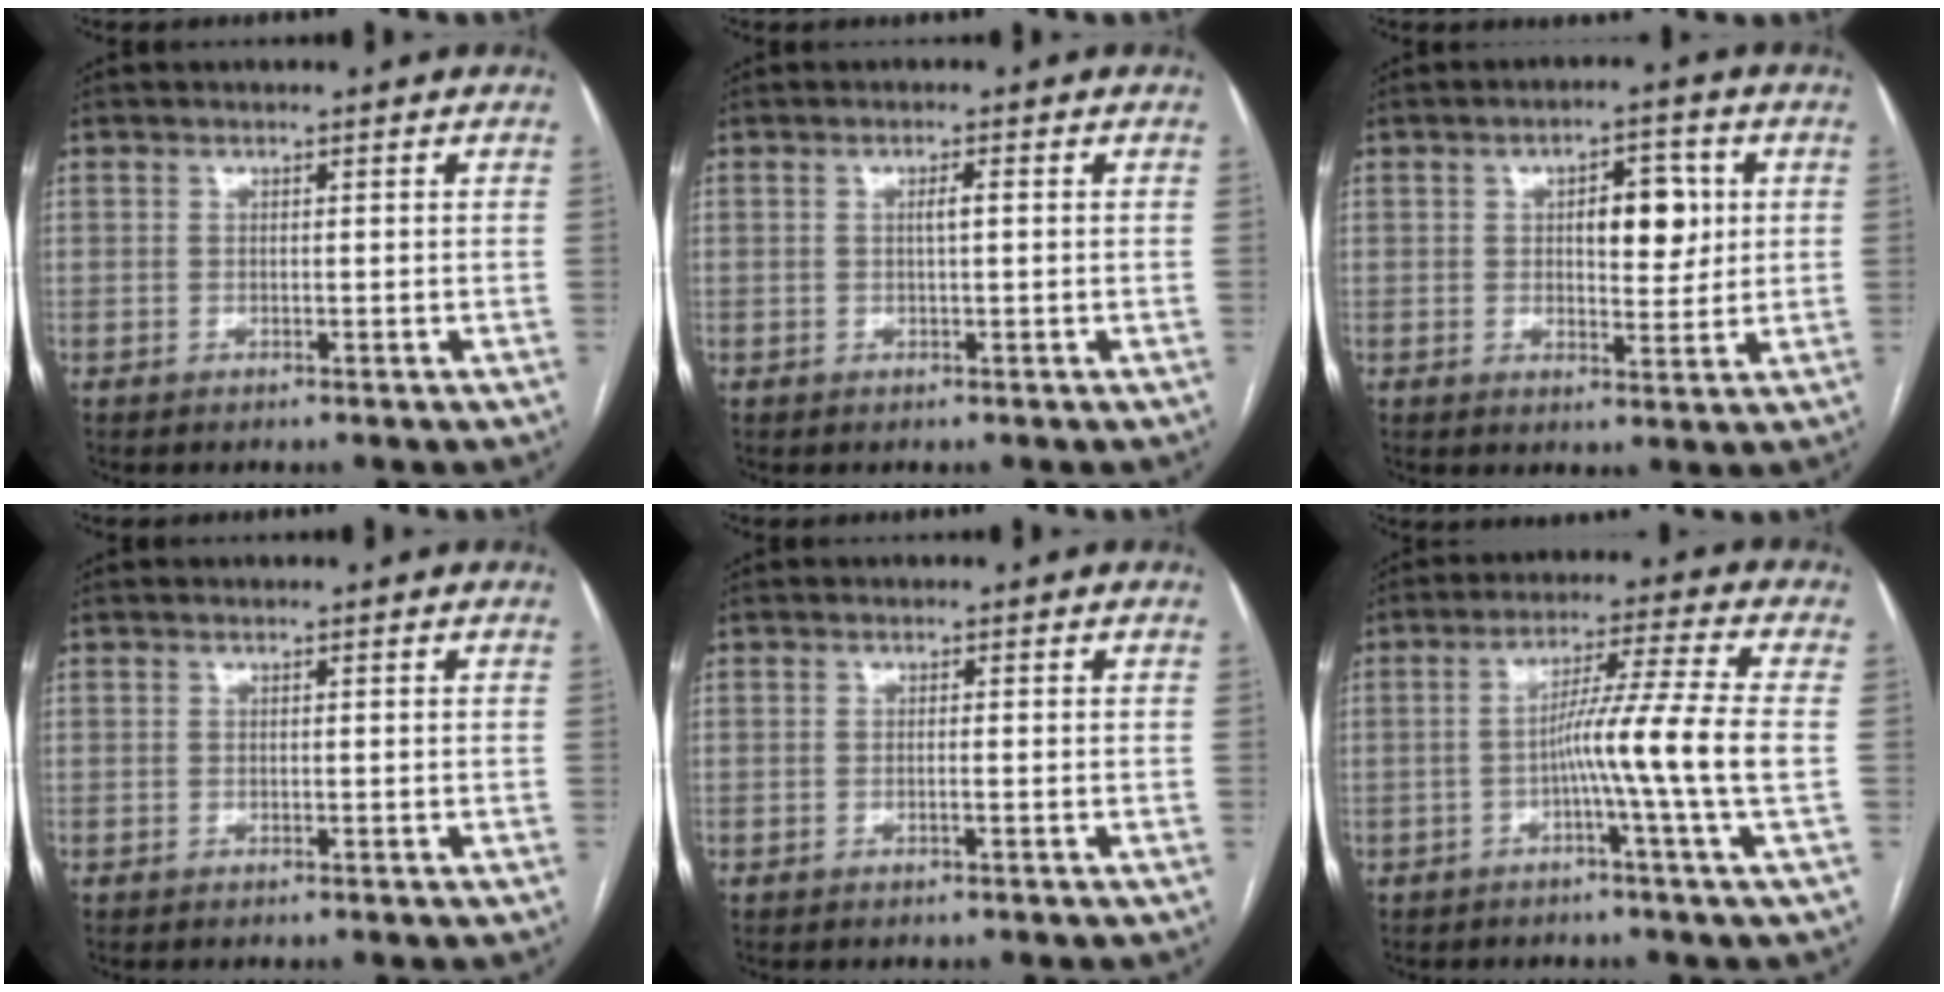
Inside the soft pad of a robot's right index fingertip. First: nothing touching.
{"total": 1.4, "force": [0.2, 0.1, 1.4], "torque": [-0.025, 0.003, 0.002]}
{"total": 7.2, "force": [1.5, 3.2, 6.2], "torque": [-0.085, 0.009, 0.026]}
{"total": 0.0}
{"total": 0.7, "force": [-0.2, 0.0, 0.6], "torque": [-0.014, 0.000, -0.003]}
{"total": 9.4, "force": [-2.0, -2.4, 8.9], "torque": [-0.151, 0.005, -0.038]}